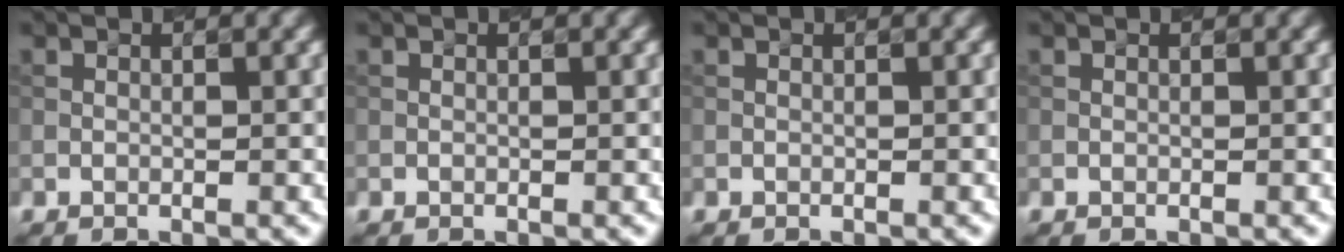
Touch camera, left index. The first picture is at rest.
{"total": 0.0}
{"total": 0.0}
{"total": 0.0}